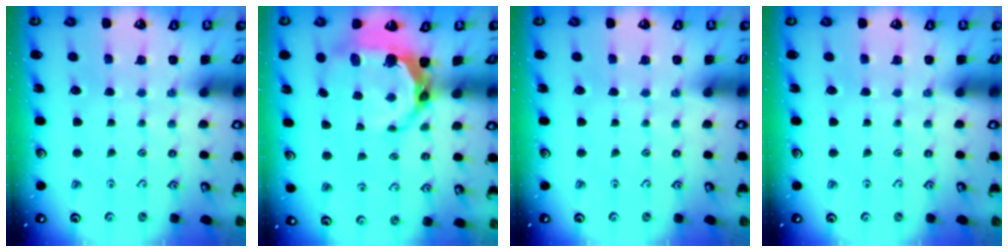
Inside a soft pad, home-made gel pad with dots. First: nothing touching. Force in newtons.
{"total": 8.2, "press": 7.0, "slide": 4.4}
{"total": 0.0}
{"total": 0.0}